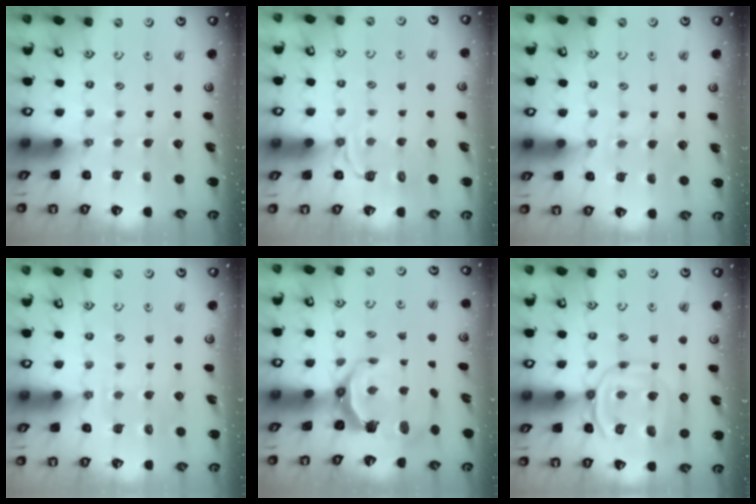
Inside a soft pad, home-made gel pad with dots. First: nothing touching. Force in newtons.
{"total": 4.0, "press": 3.5, "slide": 1.9}
{"total": 5.3, "press": 5.3, "slide": 0.6}
{"total": 4.2, "press": 4.1, "slide": 0.9}
{"total": 8.7, "press": 7.0, "slide": 5.2}
{"total": 11.6, "press": 11.5, "slide": 1.1}